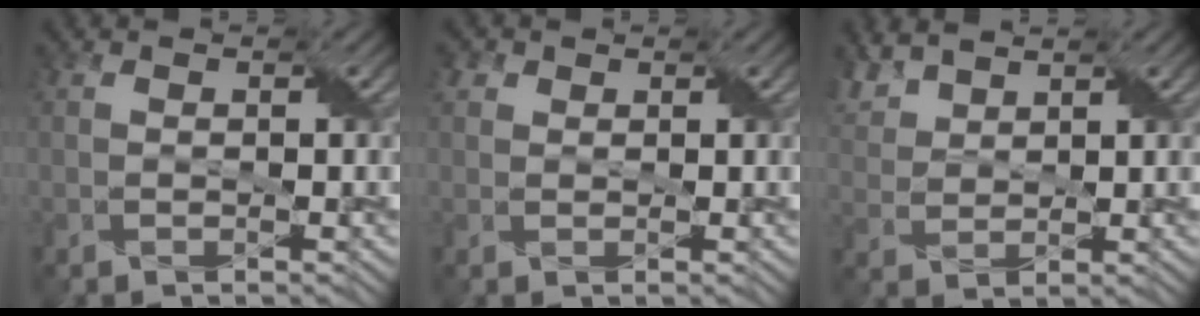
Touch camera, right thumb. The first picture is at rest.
{"total": 1.8, "force": [1.0, 1.4, 0.5], "torque": [-0.015, 0.005, 0.014]}
{"total": 4.7, "force": [3.6, 2.1, 2.2], "torque": [-0.068, 0.014, 0.079]}